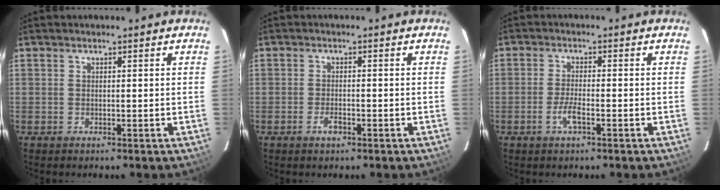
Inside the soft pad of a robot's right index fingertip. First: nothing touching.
{"total": 2.2, "force": [-1.3, 1.1, 1.5], "torque": [-0.030, -0.002, -0.023]}
{"total": 3.4, "force": [-1.7, 0.8, 2.9], "torque": [-0.063, -0.004, -0.034]}